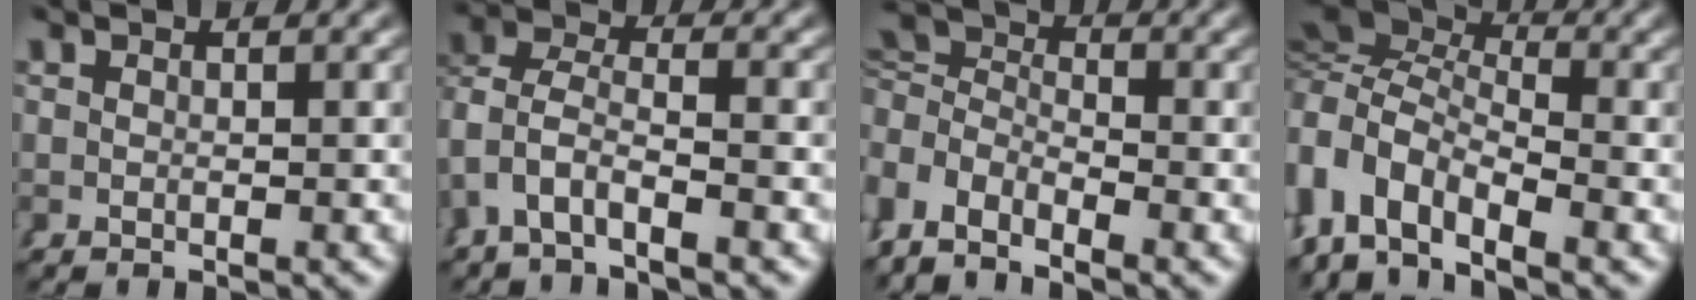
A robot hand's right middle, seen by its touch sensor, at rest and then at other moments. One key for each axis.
{"total": 5.0, "fx": -1.4, "fy": 3.7, "fz": 3.0, "tx": -0.086, "ty": -0.022, "tz": -0.023}
{"total": 5.4, "fx": 0.7, "fy": 4.6, "fz": 2.7, "tx": -0.066, "ty": -0.010, "tz": 0.004}
{"total": 7.2, "fx": -1.3, "fy": 5.4, "fz": 4.6, "tx": -0.117, "ty": -0.024, "tz": -0.019}